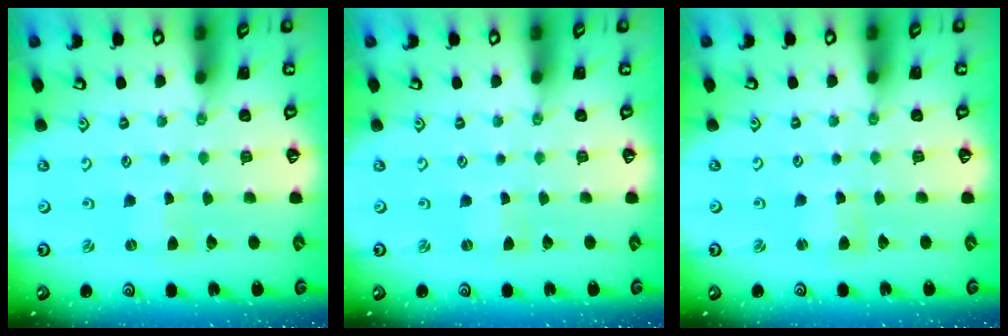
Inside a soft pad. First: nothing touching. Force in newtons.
{"total": 0.0}
{"total": 2.2, "press": 2.2, "slide": 0.3}